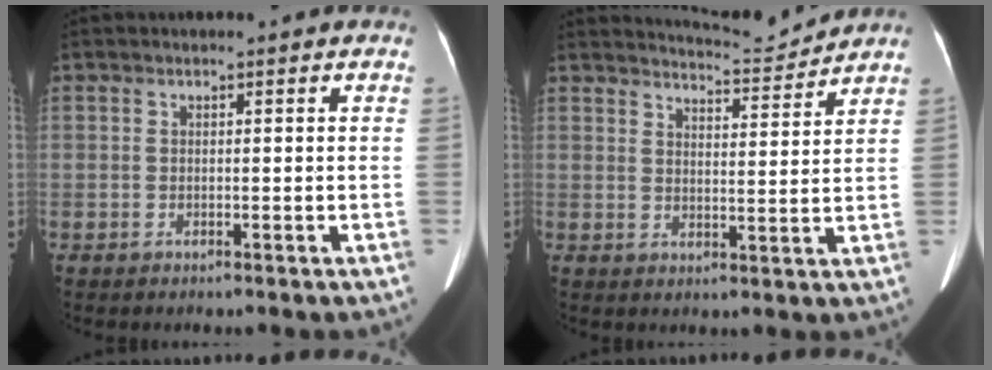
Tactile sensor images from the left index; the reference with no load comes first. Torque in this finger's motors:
{"motor_torque": [-0.80, -1.34, -0.05, -0.03]}